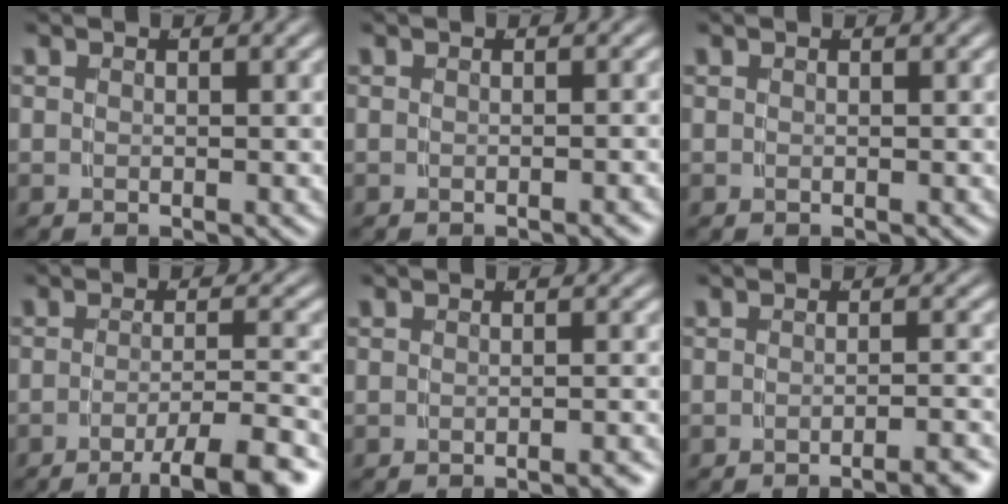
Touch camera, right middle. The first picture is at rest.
{"total": 0.7, "force": [-0.5, 0.0, 0.4], "torque": [-0.004, 0.005, -0.010]}
{"total": 0.0}
{"total": 7.5, "force": [-5.4, 1.5, 5.0], "torque": [-0.061, -0.013, -0.073]}
{"total": 1.7, "force": [-1.4, 0.1, 0.9], "torque": [-0.007, 0.005, -0.025]}
{"total": 3.5, "force": [-3.0, 0.4, 1.8], "torque": [-0.014, 0.002, -0.049]}